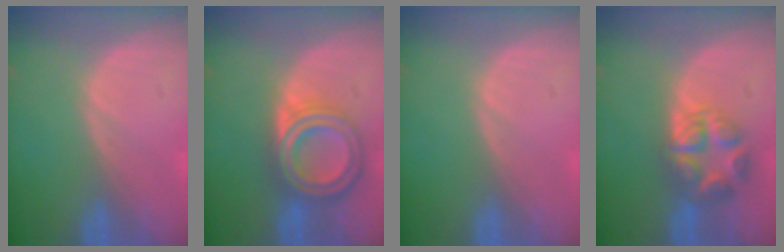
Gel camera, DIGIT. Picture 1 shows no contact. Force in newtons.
{"total": 8.1, "press": 8.1, "slide": 0.5}
{"total": 0.0}
{"total": 6.3, "press": 6.3, "slide": 0.2}